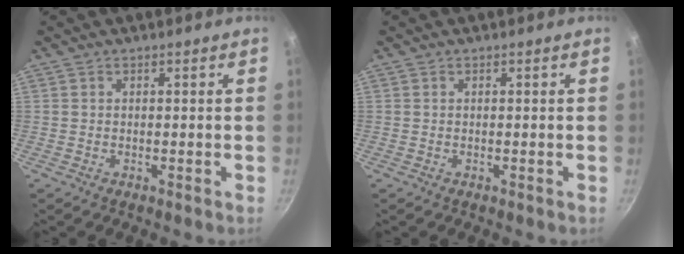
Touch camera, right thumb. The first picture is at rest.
{"total": 0.0}